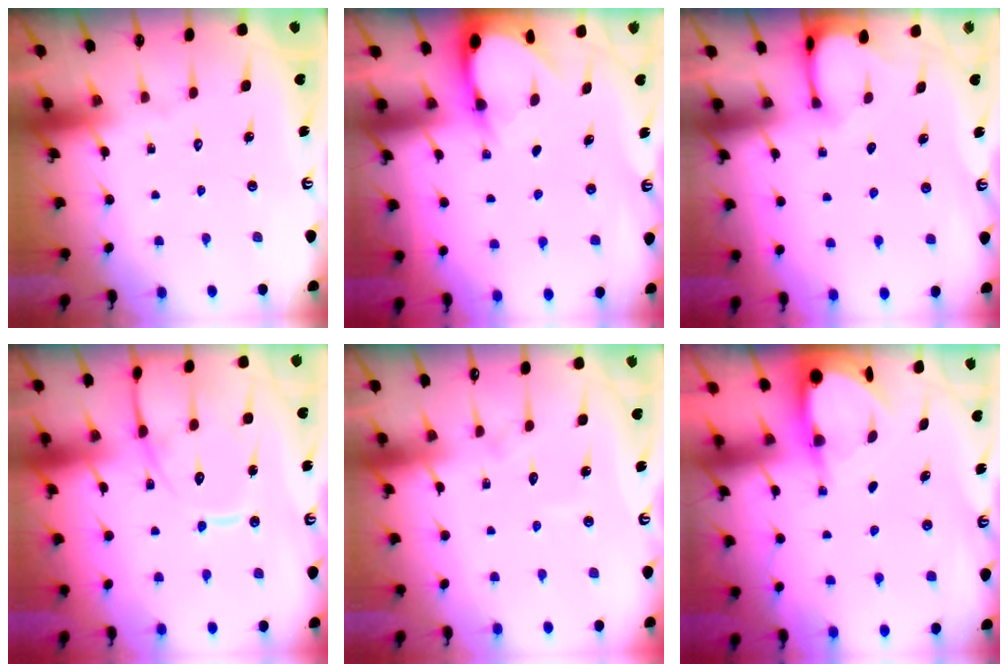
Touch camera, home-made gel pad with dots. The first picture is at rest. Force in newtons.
{"total": 3.0, "press": 3.0, "slide": 0.4}
{"total": 2.6, "press": 2.6, "slide": 0.3}
{"total": 13.3, "press": 13.2, "slide": 1.0}
{"total": 5.7, "press": 5.7, "slide": 0.6}
{"total": 3.9, "press": 3.9, "slide": 0.3}